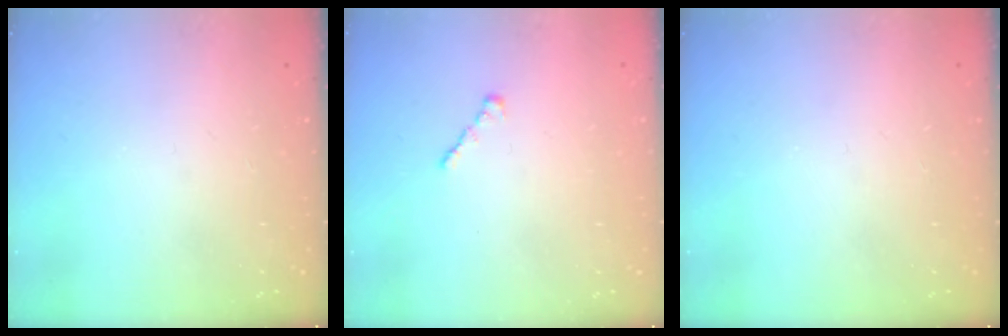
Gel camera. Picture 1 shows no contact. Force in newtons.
{"total": 1.4, "press": 1.3, "slide": 0.5}
{"total": 0.0}